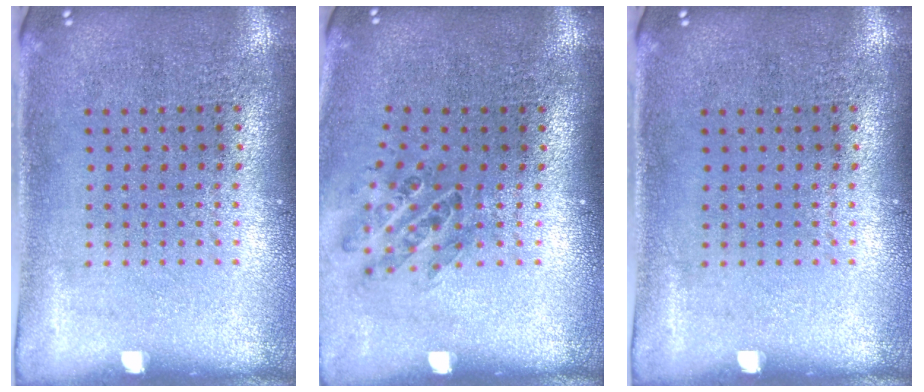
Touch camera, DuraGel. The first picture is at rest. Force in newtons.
{"total": 1.0, "press": 1.0, "slide": 0.3}
{"total": 0.0}